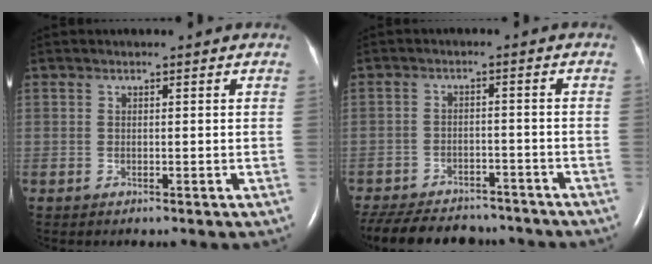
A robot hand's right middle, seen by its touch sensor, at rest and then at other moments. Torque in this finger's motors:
{"motor_torque": [0.19, -0.19, 0.12, 0.04]}